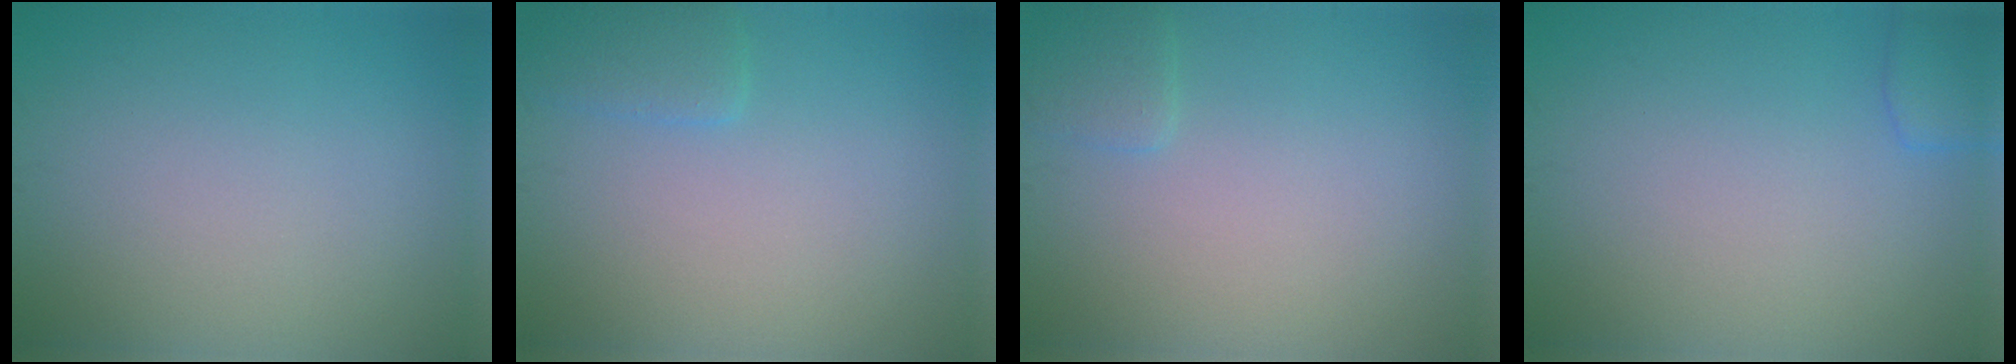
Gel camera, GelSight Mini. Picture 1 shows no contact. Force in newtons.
{"total": 1.7, "press": 1.7, "slide": 0.2}
{"total": 1.2, "press": 1.2, "slide": 0.2}
{"total": 1.9, "press": 1.9, "slide": 0.2}